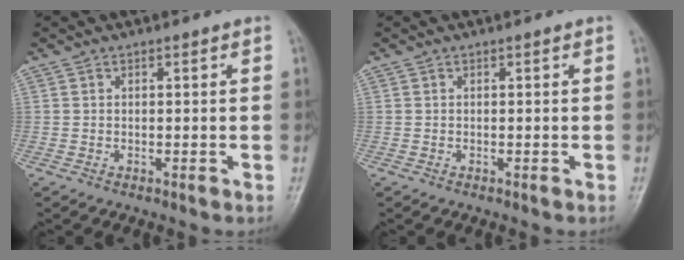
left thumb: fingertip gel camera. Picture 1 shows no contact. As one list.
[{"total": 0.0}]